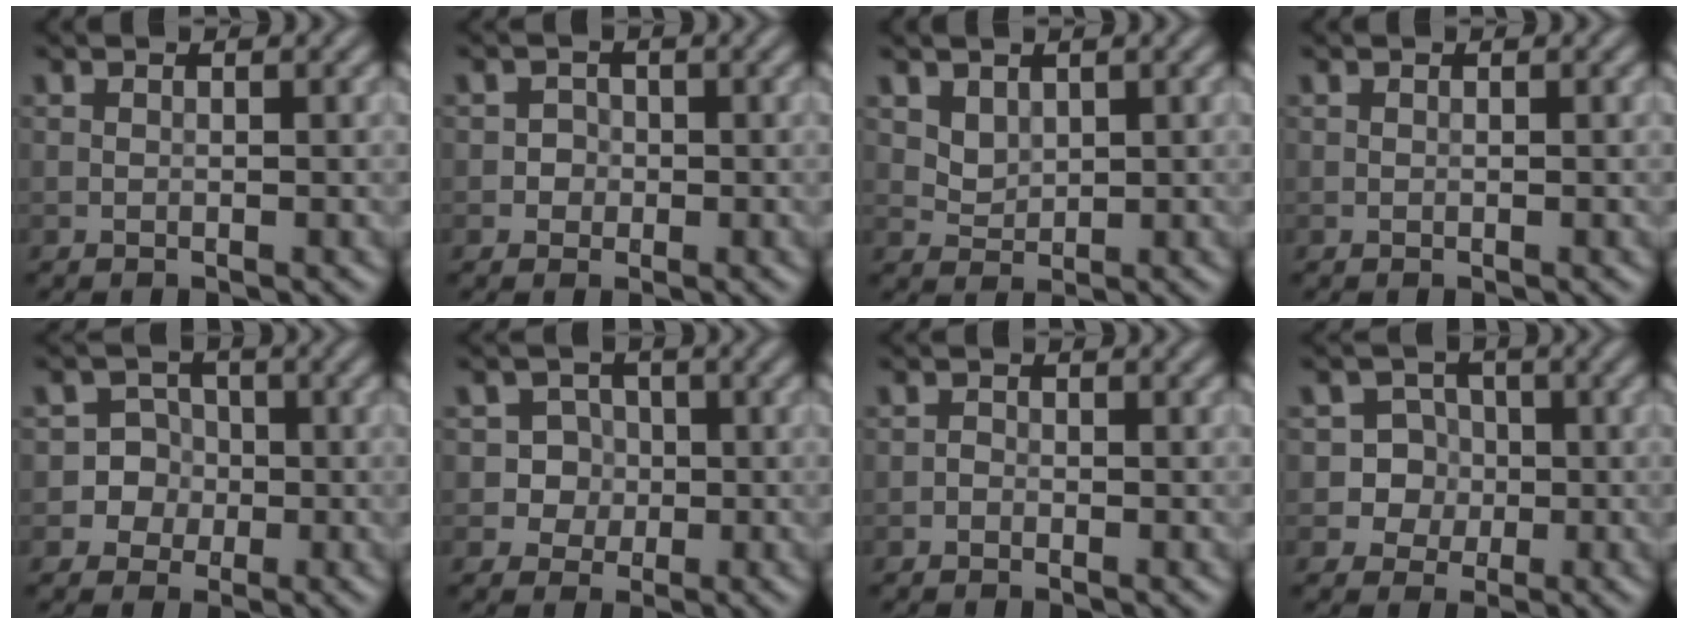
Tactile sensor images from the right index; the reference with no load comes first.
{"total": 1.3, "force": [-0.2, 1.2, 0.2], "torque": [0.016, 0.000, -0.008]}
{"total": 1.8, "force": [1.0, 1.3, 0.8], "torque": [-0.020, -0.011, 0.032]}
{"total": 0.0}
{"total": 4.6, "force": [-0.9, 4.5, 0.5], "torque": [0.017, 0.015, -0.029]}
{"total": 2.9, "force": [-0.2, 2.8, 0.6], "torque": [0.009, 0.006, -0.010]}
{"total": 0.5, "force": [-0.3, 0.4, 0.1], "torque": [0.001, -0.001, -0.008]}
{"total": 4.7, "force": [-0.6, 4.5, 0.9], "torque": [0.004, 0.017, -0.020]}